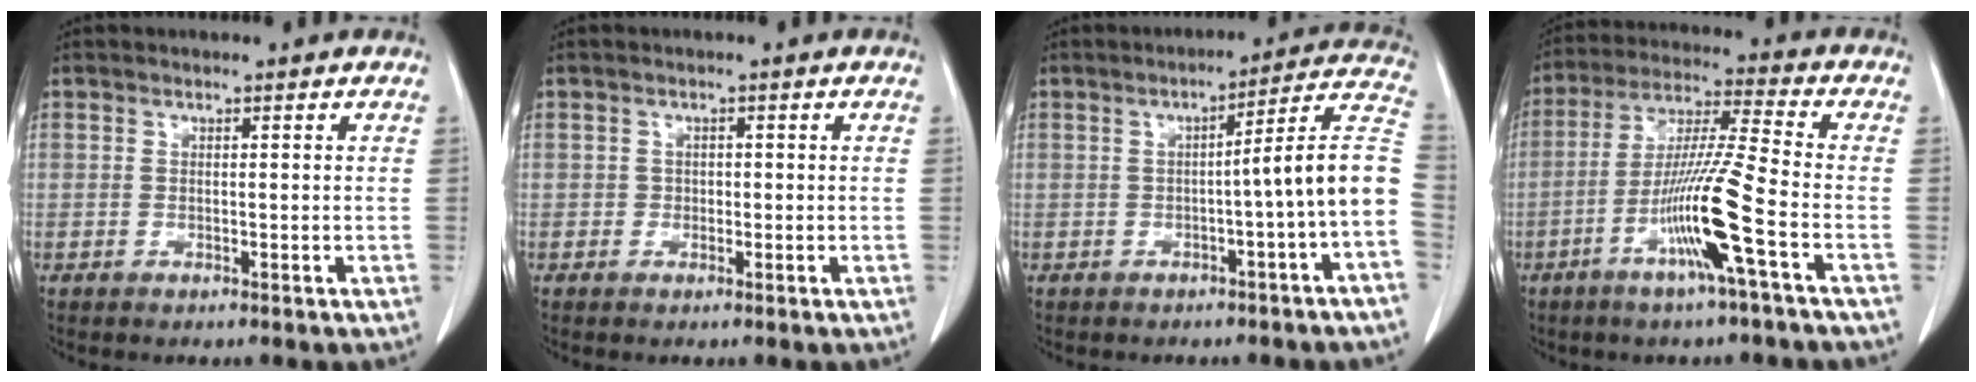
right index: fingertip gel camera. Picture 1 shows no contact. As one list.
[{"total": 0.8, "force": [-0.2, 0.8, 0.1], "torque": [0.006, 0.004, -0.004]}, {"total": 9.9, "force": [-2.0, -1.5, 9.6], "torque": [-0.117, 0.025, -0.033]}, {"total": 12.3, "force": [-4.8, -1.4, 11.2], "torque": [-0.217, -0.009, -0.097]}]